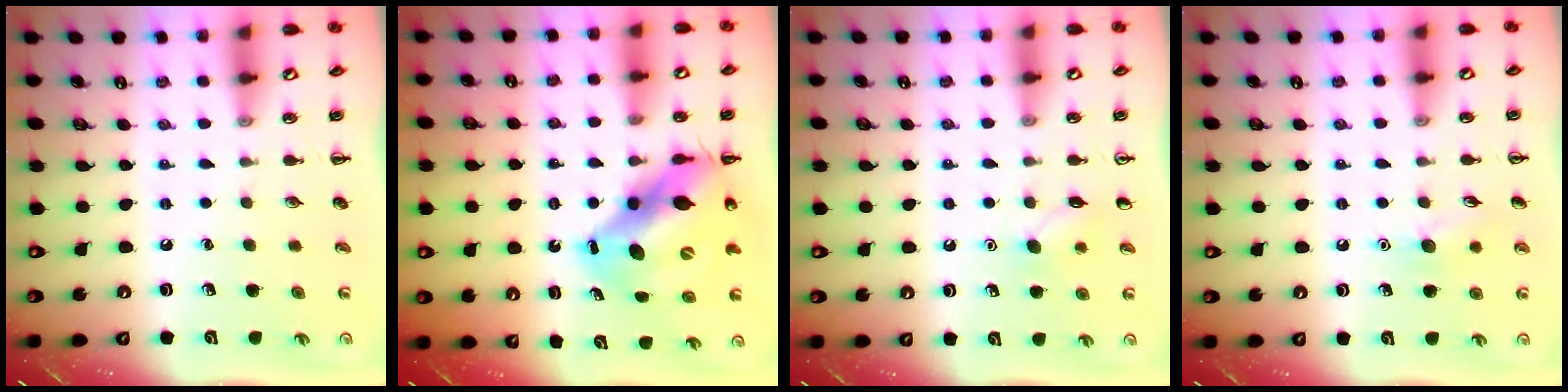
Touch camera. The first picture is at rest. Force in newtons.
{"total": 12.6, "press": 12.2, "slide": 2.8}
{"total": 6.2, "press": 6.0, "slide": 1.6}
{"total": 6.8, "press": 6.6, "slide": 1.7}